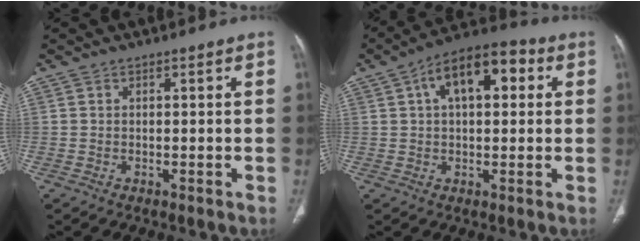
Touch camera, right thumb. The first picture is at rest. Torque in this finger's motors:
{"motor_torque": [2.47, 2.54, 0.03, 0.13, 0.08]}